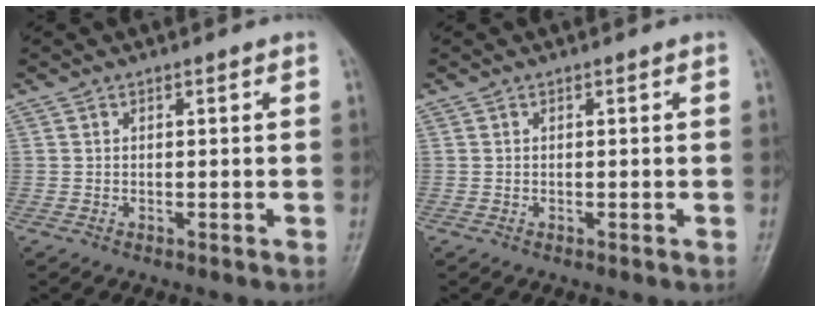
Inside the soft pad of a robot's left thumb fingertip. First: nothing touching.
{"total": 0.0}